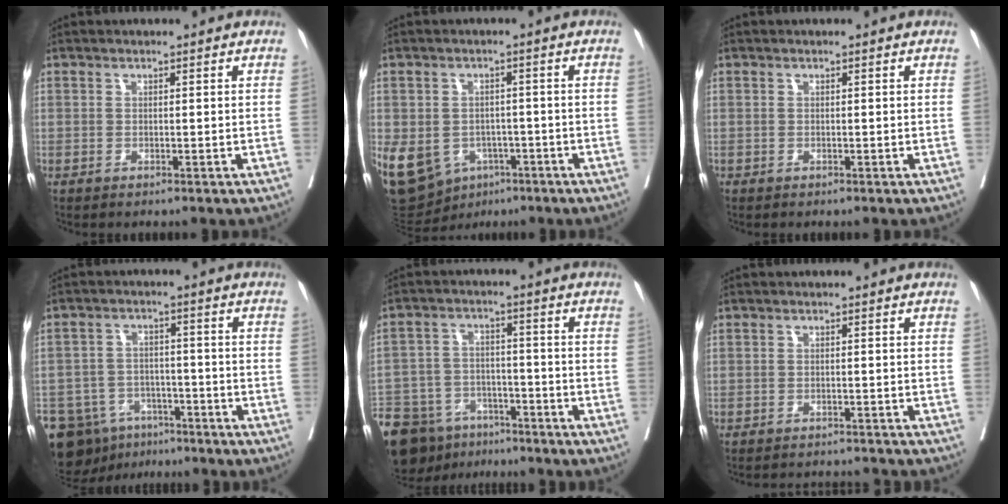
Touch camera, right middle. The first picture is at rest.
{"total": 18.0, "force": [-7.0, 14.4, 8.3], "torque": [-0.230, 0.002, -0.091]}
{"total": 0.0}
{"total": 12.3, "force": [-8.4, 8.2, 3.9], "torque": [-0.087, 0.013, -0.123]}
{"total": 18.1, "force": [-13.3, 10.0, 7.1], "torque": [-0.196, -0.010, -0.203]}
{"total": 5.9, "force": [-5.9, 0.3, 0.6], "torque": [-0.004, -0.002, -0.076]}